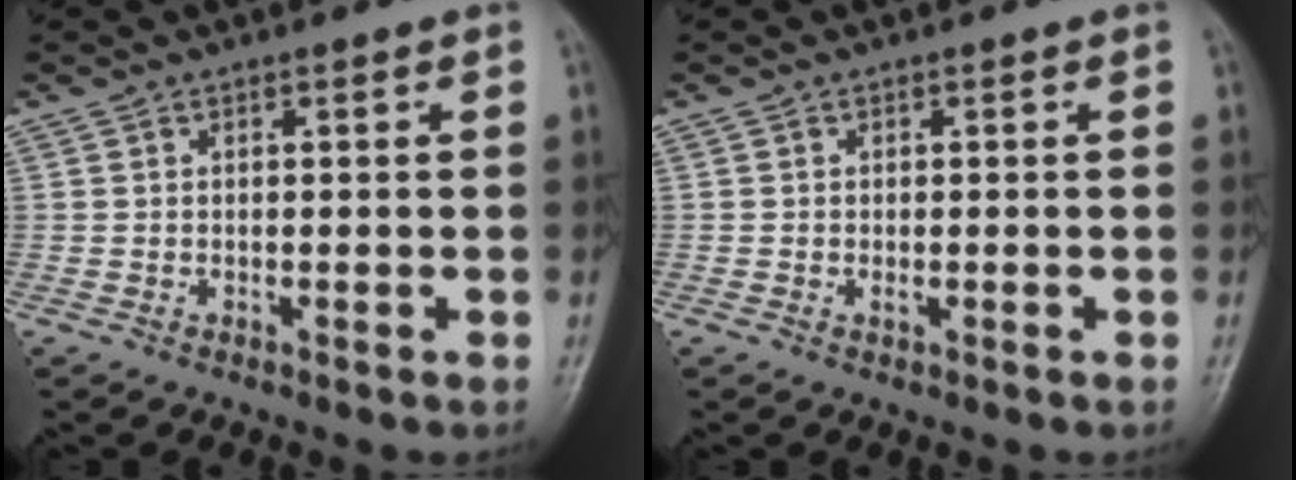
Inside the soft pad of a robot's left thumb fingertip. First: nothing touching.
{"total": 0.6, "force": [0.0, 0.3, 0.5], "torque": [-0.009, 0.002, 0.000]}